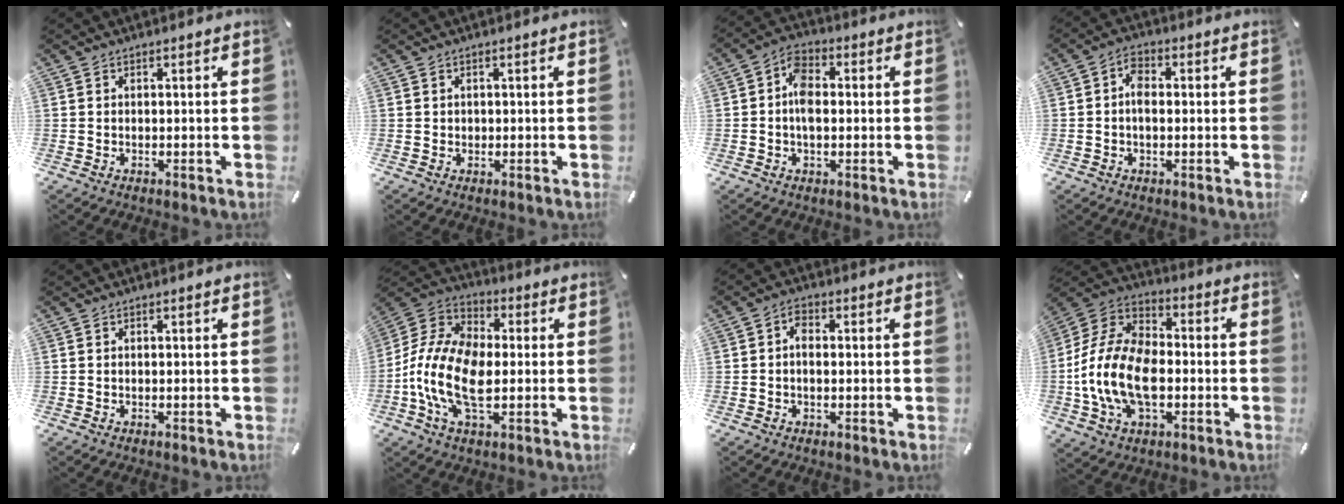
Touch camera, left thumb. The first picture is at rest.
{"total": 0.7, "force": [0.1, 0.7, 0.1], "torque": [-0.001, 0.005, 0.000]}
{"total": 6.3, "force": [-0.4, 4.0, 4.8], "torque": [-0.085, 0.009, -0.008]}
{"total": 3.9, "force": [-0.2, 2.5, 3.0], "torque": [-0.057, 0.009, -0.004]}
{"total": 0.0}
{"total": 14.8, "force": [-3.4, 8.6, 11.6], "torque": [-0.268, -0.004, -0.066]}
{"total": 2.7, "force": [0.0, 1.7, 2.1], "torque": [-0.042, 0.007, -0.002]}
{"total": 16.6, "force": [-4.9, 10.9, 11.5], "torque": [-0.255, 0.022, -0.095]}